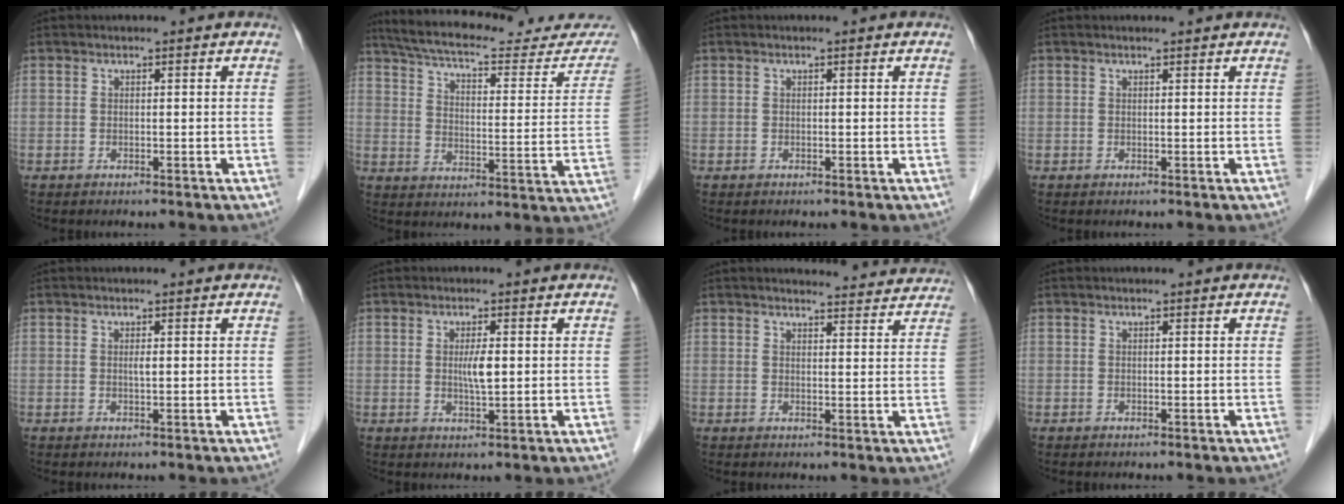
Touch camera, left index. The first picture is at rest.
{"total": 25.7, "force": [22.8, 5.6, 10.3], "torque": [-0.161, -0.030, 0.288]}
{"total": 0.0}
{"total": 1.6, "force": [1.5, 0.2, 0.4], "torque": [-0.010, 0.014, 0.020]}
{"total": 0.7, "force": [0.2, 0.0, 0.7], "torque": [-0.016, -0.001, 0.003]}
{"total": 2.8, "force": [0.3, 0.4, 2.8], "torque": [-0.052, -0.003, 0.006]}
{"total": 7.8, "force": [7.5, 1.0, 1.8], "torque": [-0.015, 0.011, 0.069]}
{"total": 0.0}